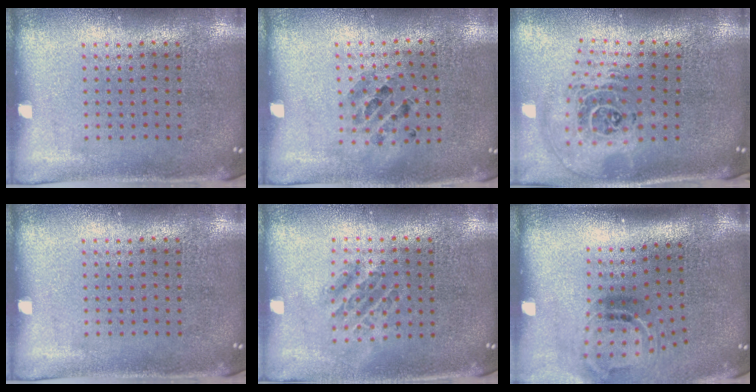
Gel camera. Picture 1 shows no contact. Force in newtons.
{"total": 0.8, "press": 0.8, "slide": 0.1}
{"total": 2.6, "press": 1.8, "slide": 1.9}
{"total": 0.0}
{"total": 1.2, "press": 1.1, "slide": 0.4}
{"total": 1.8, "press": 1.1, "slide": 1.5}